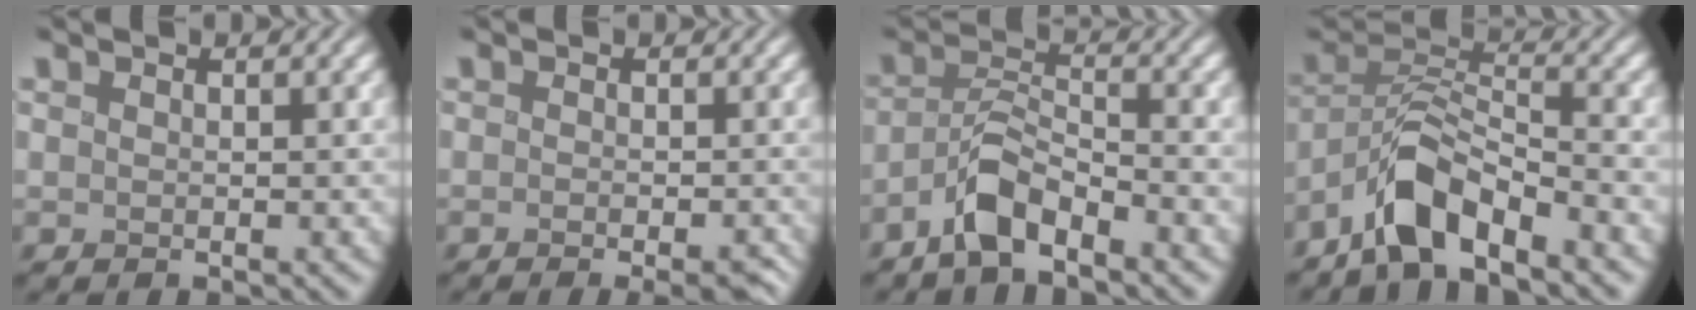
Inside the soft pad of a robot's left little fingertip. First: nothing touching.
{"total": 2.6, "force": [-1.3, 0.7, 2.2], "torque": [-0.020, -0.006, -0.019]}
{"total": 4.2, "force": [-3.4, 1.0, 2.3], "torque": [-0.038, 0.009, -0.073]}
{"total": 5.7, "force": [-4.7, 1.2, 3.0], "torque": [-0.044, 0.009, -0.098]}